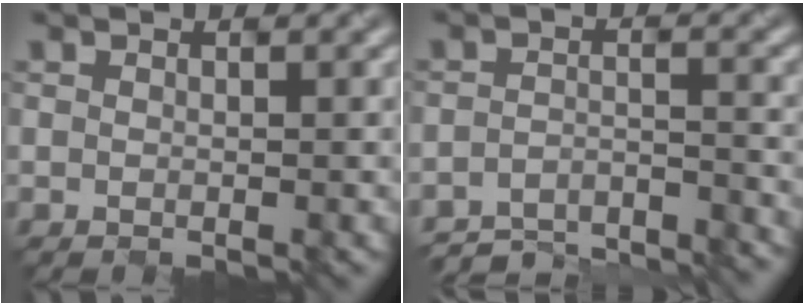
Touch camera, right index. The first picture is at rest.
{"total": 5.7, "force": [-5.7, 0.5, 0.7], "torque": [-0.012, -0.004, -0.088]}